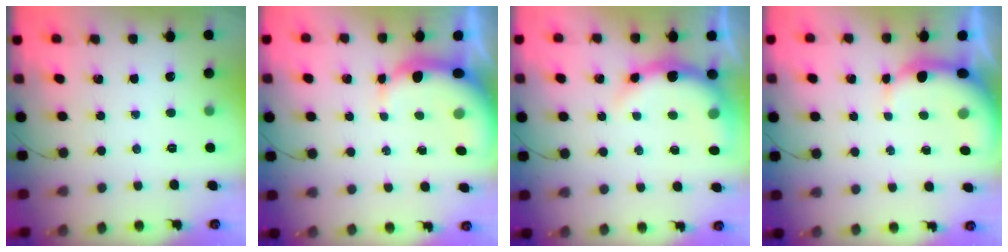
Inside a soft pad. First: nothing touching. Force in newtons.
{"total": 5.8, "press": 5.7, "slide": 1.3}
{"total": 8.1, "press": 8.0, "slide": 1.2}
{"total": 4.8, "press": 4.7, "slide": 1.1}